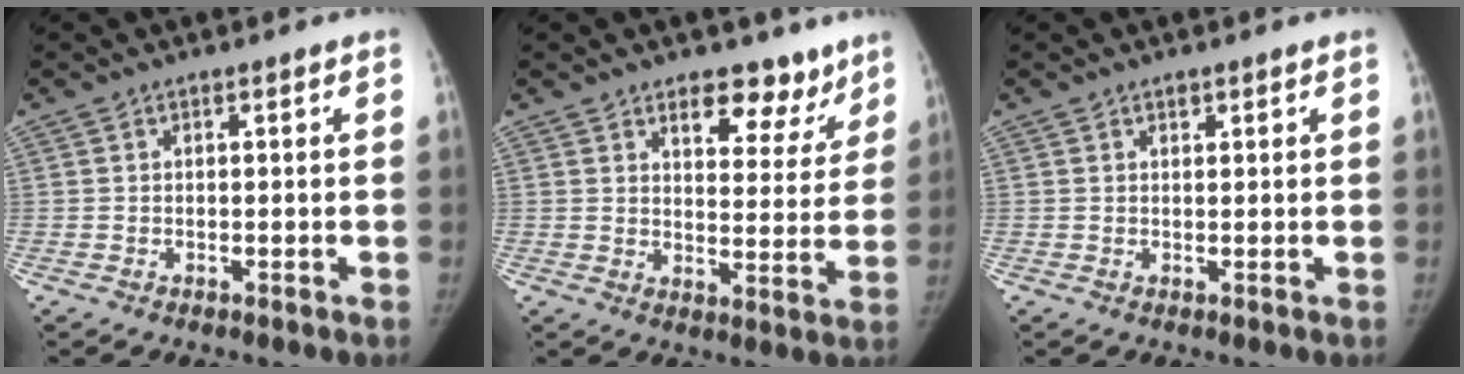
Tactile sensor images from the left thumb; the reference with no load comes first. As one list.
[{"total": 9.9, "force": [7.2, 5.2, 4.4], "torque": [-0.007, -0.043, 0.102]}, {"total": 0.8, "force": [0.6, 0.5, 0.3], "torque": [0.000, -0.004, 0.008]}]